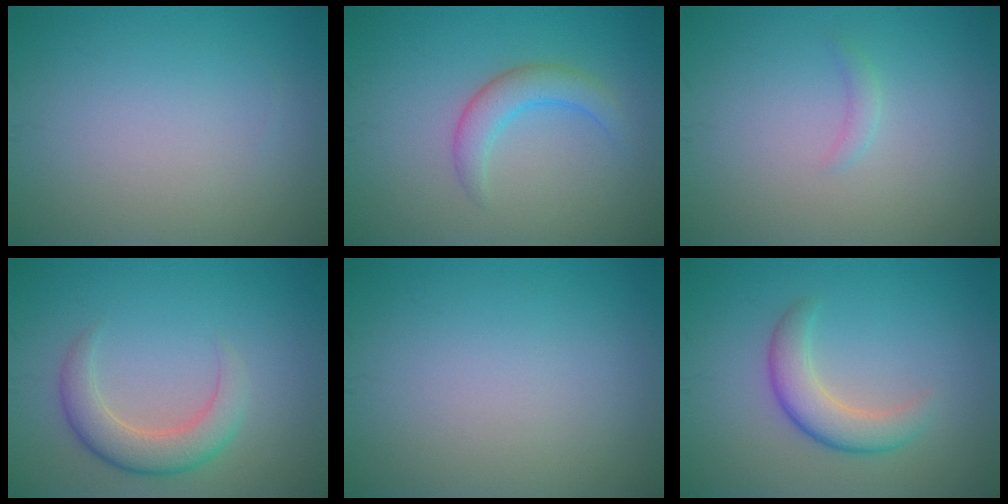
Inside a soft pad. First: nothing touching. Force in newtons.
{"total": 2.8, "press": 2.8, "slide": 0.2}
{"total": 0.8, "press": 0.8, "slide": 0.1}
{"total": 3.8, "press": 3.8, "slide": 0.4}
{"total": 0.0}
{"total": 3.6, "press": 3.6, "slide": 0.2}